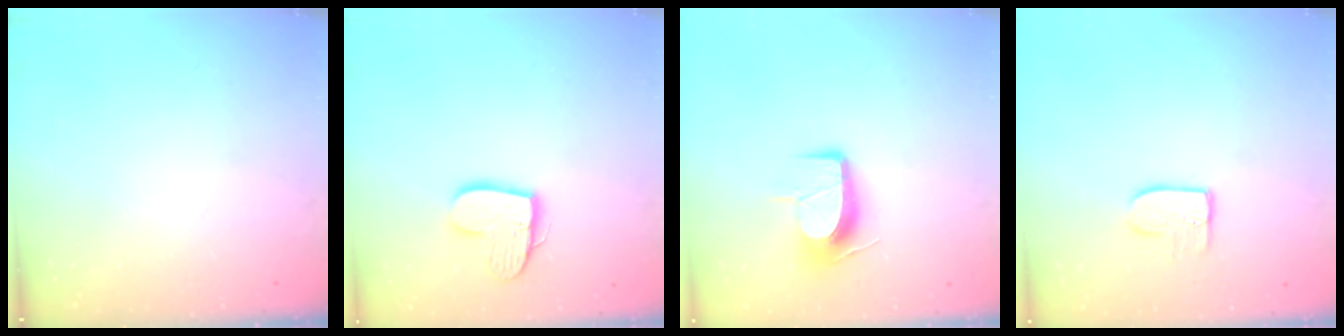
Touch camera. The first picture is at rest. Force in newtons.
{"total": 11.9, "press": 11.8, "slide": 1.1}
{"total": 11.1, "press": 11.1, "slide": 0.5}
{"total": 7.4, "press": 7.4, "slide": 0.2}